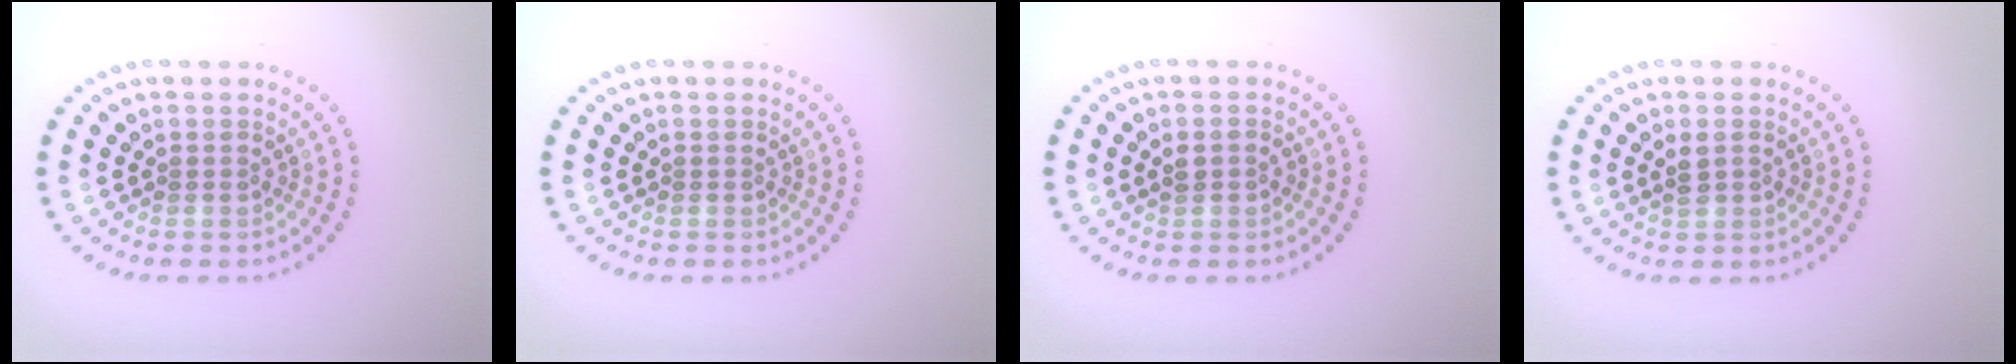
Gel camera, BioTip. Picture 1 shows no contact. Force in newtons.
{"total": 0.0}
{"total": 1.3, "press": 1.3, "slide": 0.2}
{"total": 1.4, "press": 1.4, "slide": 0.1}